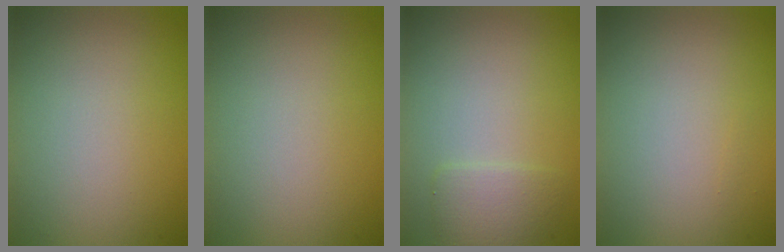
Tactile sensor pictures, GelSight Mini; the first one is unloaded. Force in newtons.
{"total": 0.0}
{"total": 2.0, "press": 2.0, "slide": 0.2}
{"total": 0.0}